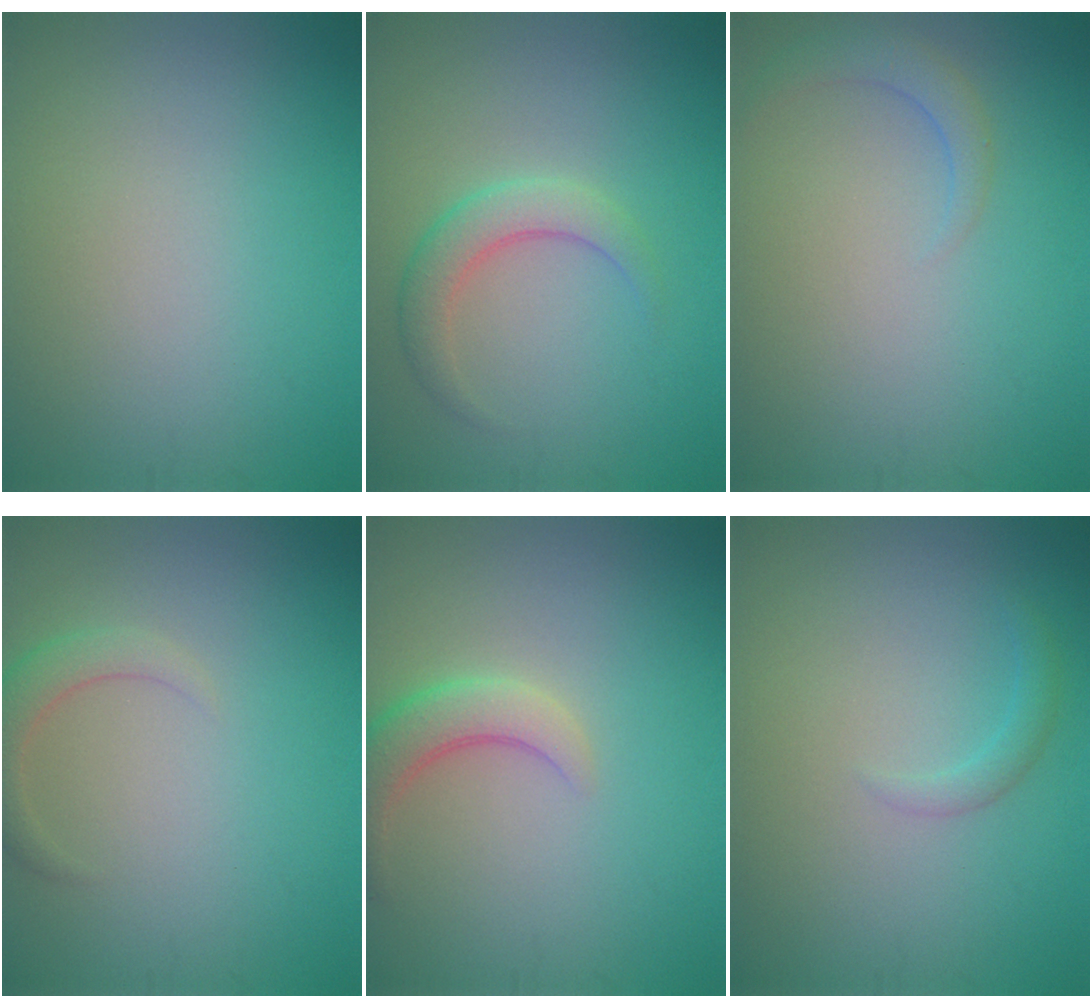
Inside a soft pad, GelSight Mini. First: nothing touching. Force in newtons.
{"total": 2.8, "press": 2.8, "slide": 0.1}
{"total": 1.7, "press": 1.7, "slide": 0.3}
{"total": 2.2, "press": 2.2, "slide": 0.2}
{"total": 3.5, "press": 3.5, "slide": 0.4}
{"total": 1.2, "press": 1.1, "slide": 0.1}